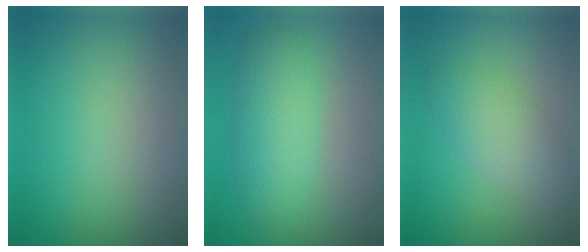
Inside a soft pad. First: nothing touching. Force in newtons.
{"total": 4.1, "press": 4.1, "slide": 0.2}
{"total": 3.3, "press": 3.3, "slide": 0.2}